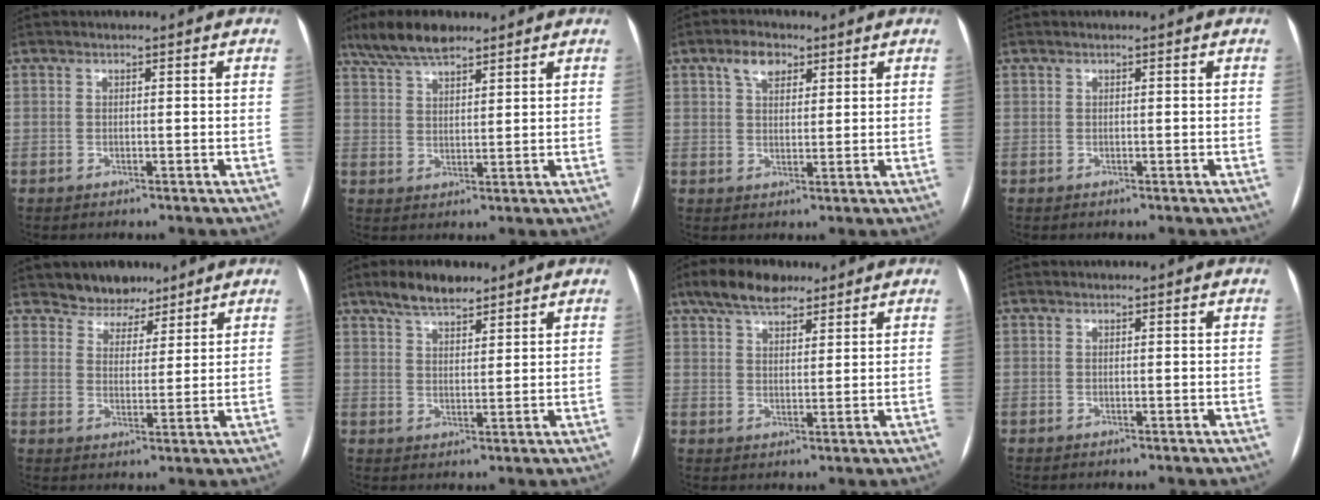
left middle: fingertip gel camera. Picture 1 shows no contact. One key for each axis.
{"total": 7.6, "fx": 6.1, "fy": 2.1, "fz": 4.1, "tx": -0.081, "ty": 0.016, "tz": 0.114}
{"total": 4.5, "fx": 2.6, "fy": 2.6, "fz": 2.7, "tx": -0.052, "ty": 0.015, "tz": 0.048}
{"total": 0.0}
{"total": 5.8, "fx": 4.8, "fy": 3.1, "fz": 0.6, "tx": -0.005, "ty": 0.005, "tz": 0.079}
{"total": 6.3, "fx": 5.0, "fy": 2.1, "fz": 3.2, "tx": -0.063, "ty": 0.011, "tz": 0.091}
{"total": 8.2, "fx": 6.1, "fy": 3.4, "fz": 4.3, "tx": -0.079, "ty": 0.020, "tz": 0.107}
{"total": 0.0}